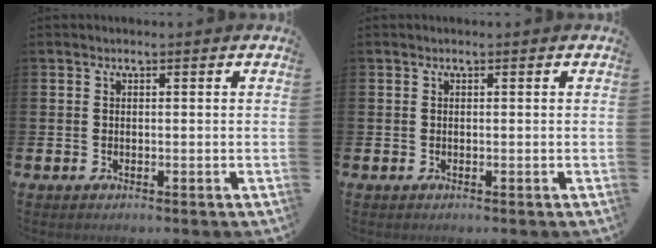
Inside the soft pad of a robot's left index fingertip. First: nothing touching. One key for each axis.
{"total": 0.0}